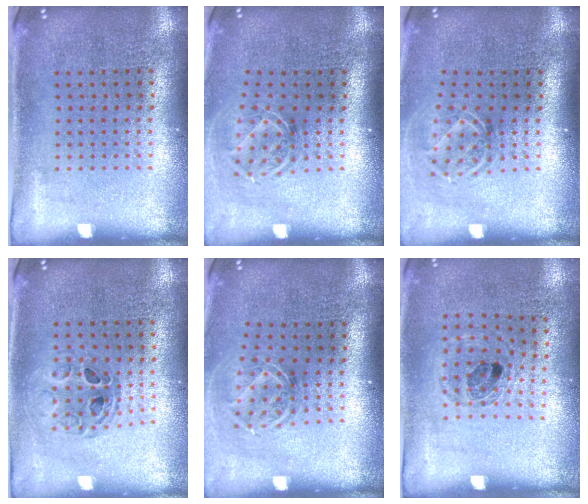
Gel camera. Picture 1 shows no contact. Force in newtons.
{"total": 1.8, "press": 1.3, "slide": 1.2}
{"total": 1.7, "press": 1.3, "slide": 1.2}
{"total": 0.8, "press": 0.8, "slide": 0.0}
{"total": 1.8, "press": 1.3, "slide": 1.2}
{"total": 0.9, "press": 0.9, "slide": 0.2}